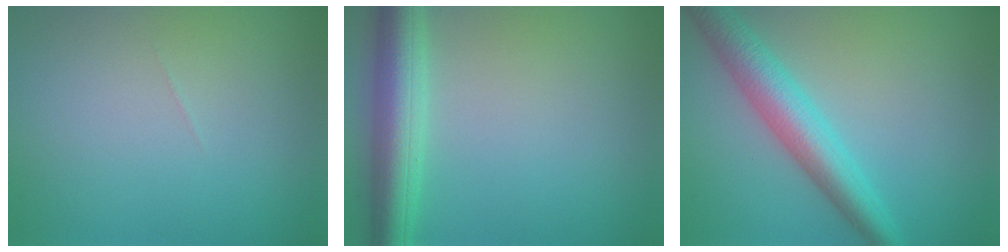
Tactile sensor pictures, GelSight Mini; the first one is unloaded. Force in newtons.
{"total": 5.7, "press": 5.7, "slide": 0.2}
{"total": 5.6, "press": 5.6, "slide": 0.1}